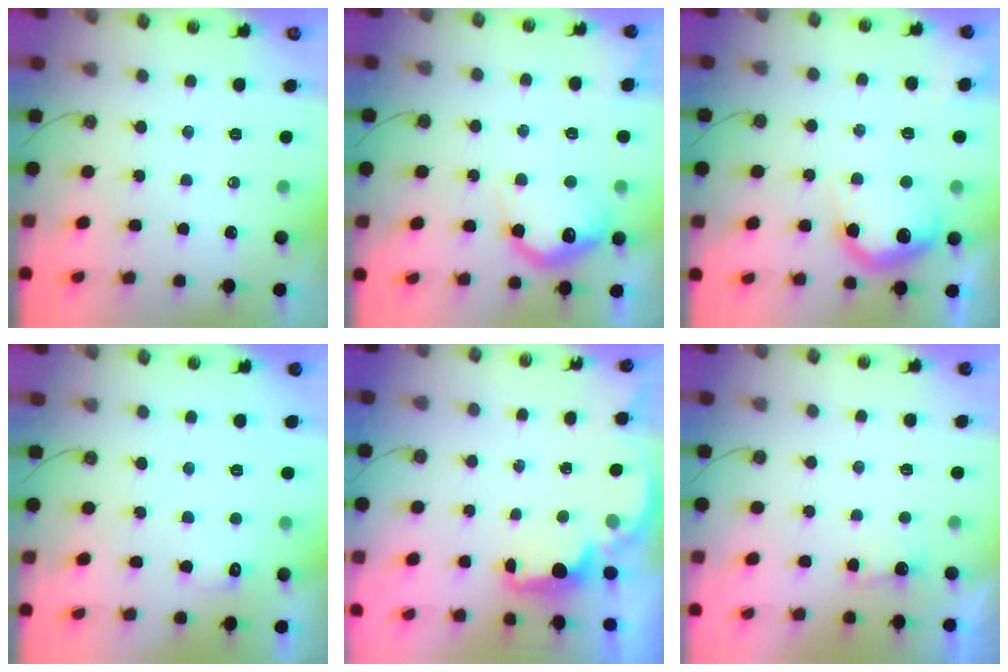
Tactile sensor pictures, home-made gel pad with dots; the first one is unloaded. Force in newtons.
{"total": 15.2, "press": 15.1, "slide": 1.1}
{"total": 16.9, "press": 16.9, "slide": 1.2}
{"total": 7.2, "press": 7.2, "slide": 0.2}
{"total": 2.4, "press": 2.2, "slide": 0.8}
{"total": 2.4, "press": 2.3, "slide": 0.8}